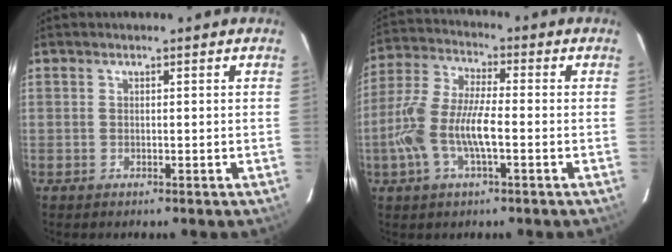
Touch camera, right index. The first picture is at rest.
{"total": 11.8, "force": [-3.0, 3.8, 10.8], "torque": [-0.236, 0.003, -0.061]}